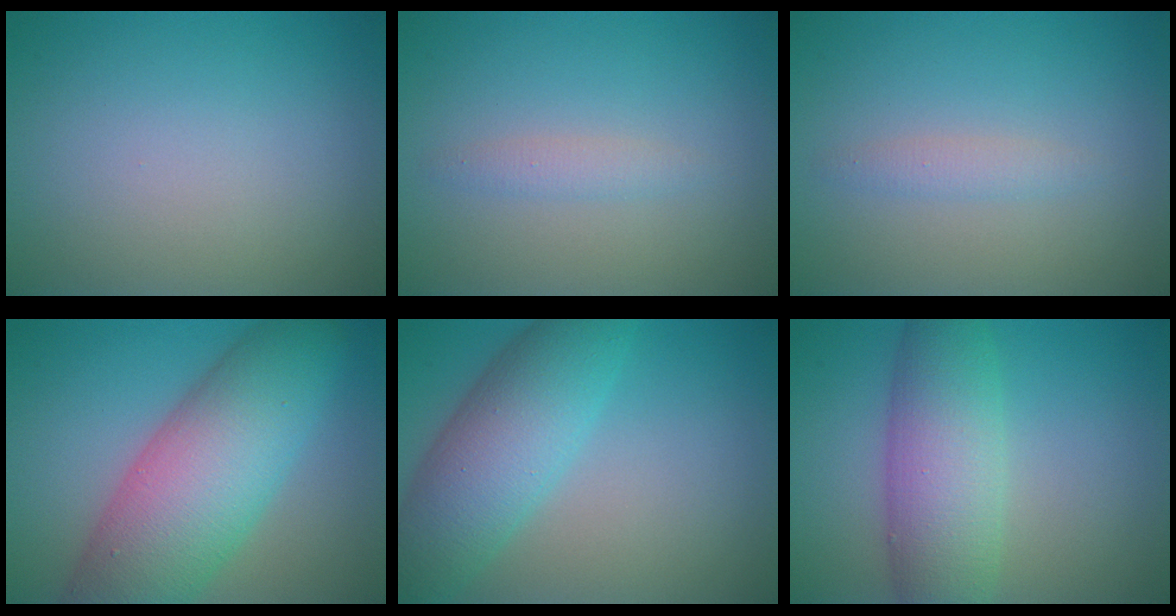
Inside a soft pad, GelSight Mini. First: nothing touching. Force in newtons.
{"total": 1.2, "press": 1.2, "slide": 0.0}
{"total": 1.2, "press": 1.2, "slide": 0.0}
{"total": 11.3, "press": 11.2, "slide": 0.4}
{"total": 7.6, "press": 7.6, "slide": 0.2}
{"total": 7.1, "press": 7.1, "slide": 0.2}